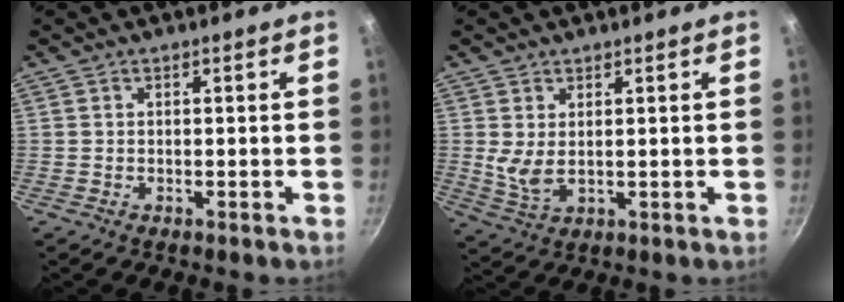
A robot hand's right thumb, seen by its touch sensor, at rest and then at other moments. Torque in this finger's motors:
{"motor_torque": [0.22, 0.05, 0.14, -0.04, 0.02]}